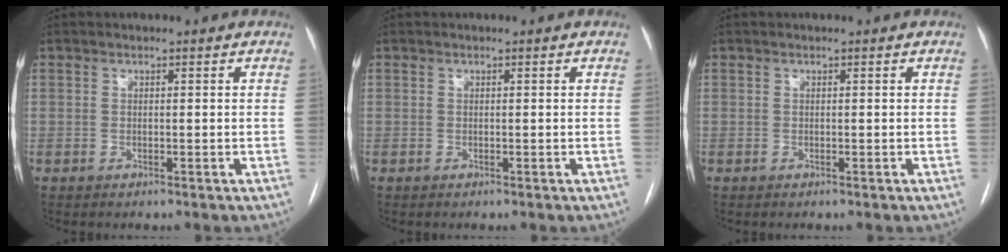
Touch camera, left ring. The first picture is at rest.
{"total": 0.0}
{"total": 0.0}